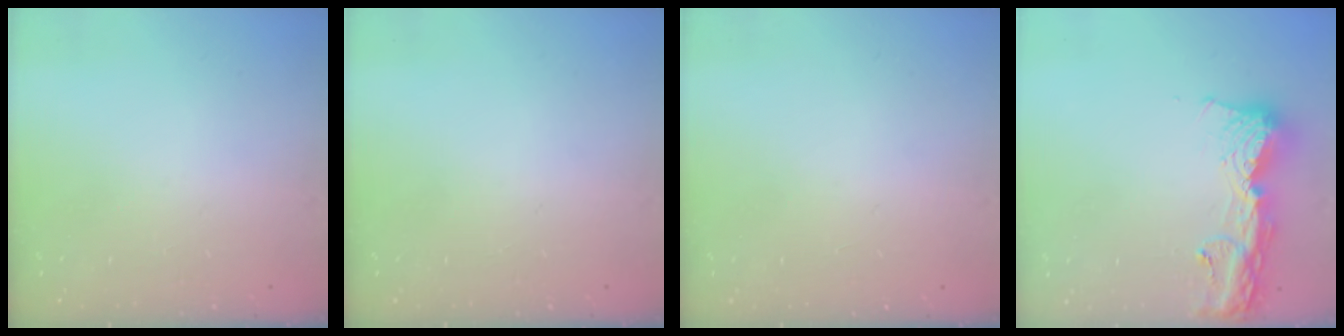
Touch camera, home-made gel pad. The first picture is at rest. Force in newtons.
{"total": 0.0}
{"total": 0.9, "press": 0.9, "slide": 0.0}
{"total": 13.9, "press": 13.8, "slide": 1.2}